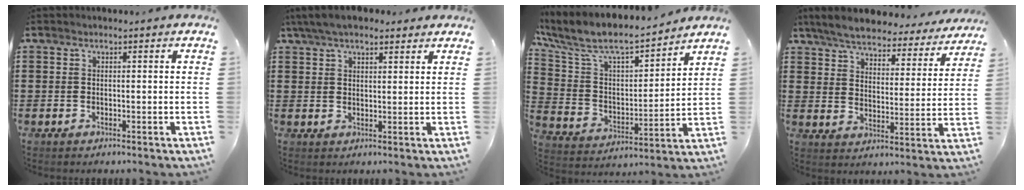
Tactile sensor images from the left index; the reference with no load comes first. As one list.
[{"total": 5.2, "force": [4.2, 1.5, 2.7], "torque": [-0.062, 0.000, 0.079]}, {"total": 8.1, "force": [6.9, 1.9, 3.7], "torque": [-0.106, -0.048, 0.112]}, {"total": 5.8, "force": [5.6, 0.7, 1.5], "torque": [-0.059, -0.035, 0.096]}]